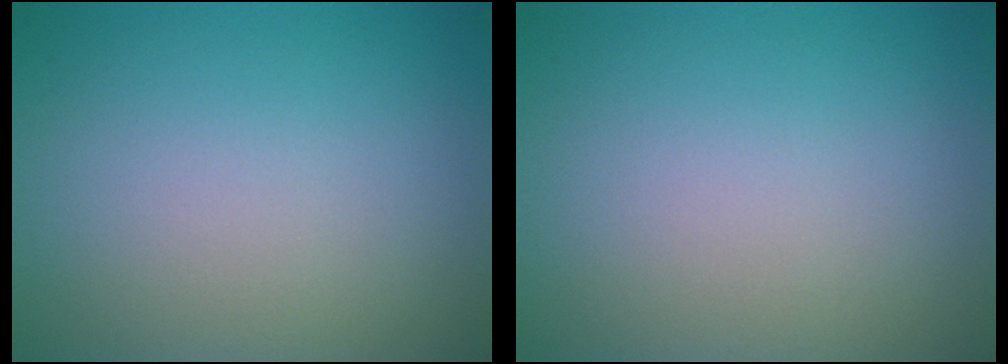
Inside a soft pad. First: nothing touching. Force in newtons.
{"total": 0.0}